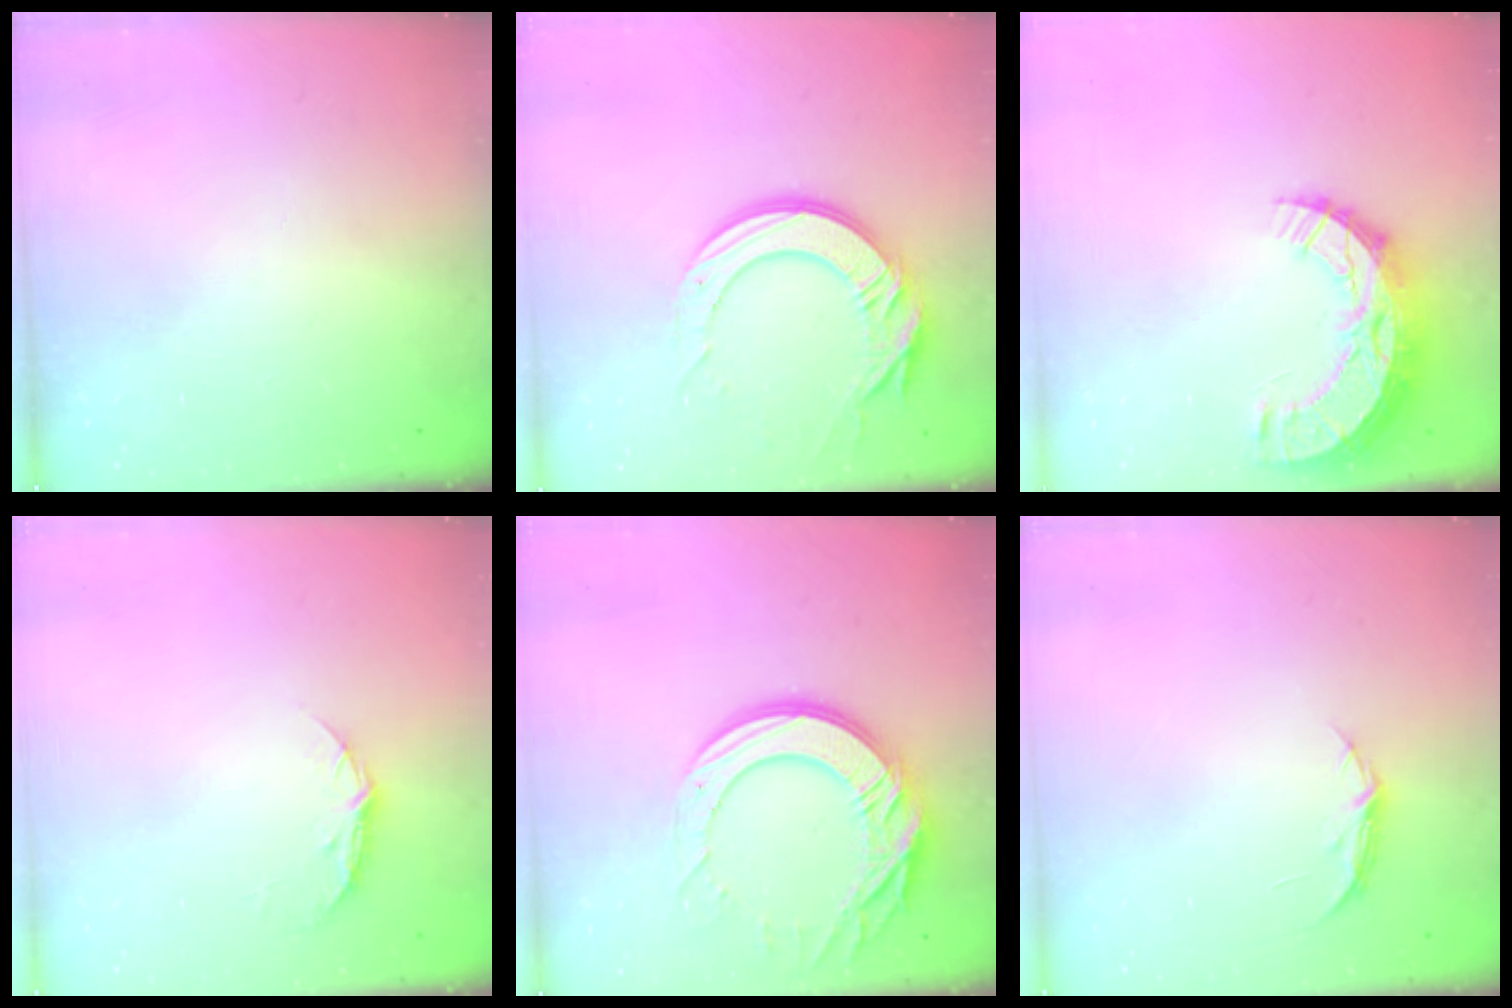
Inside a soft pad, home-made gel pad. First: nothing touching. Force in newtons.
{"total": 16.4, "press": 16.4, "slide": 1.2}
{"total": 13.0, "press": 13.0, "slide": 0.9}
{"total": 6.7, "press": 6.7, "slide": 0.8}
{"total": 17.9, "press": 17.8, "slide": 1.9}
{"total": 4.5, "press": 4.5, "slide": 0.5}